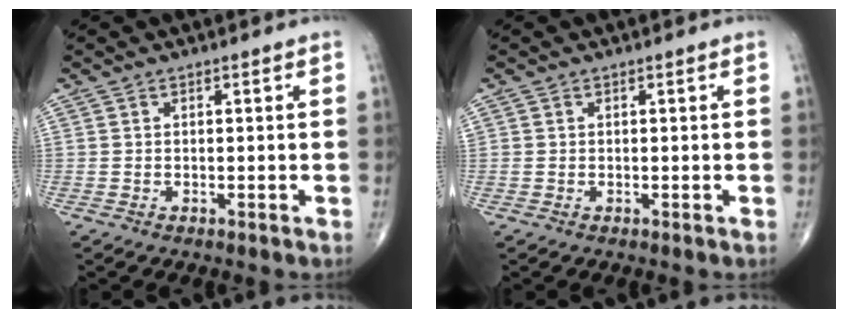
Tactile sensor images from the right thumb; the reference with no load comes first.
{"total": 0.0}